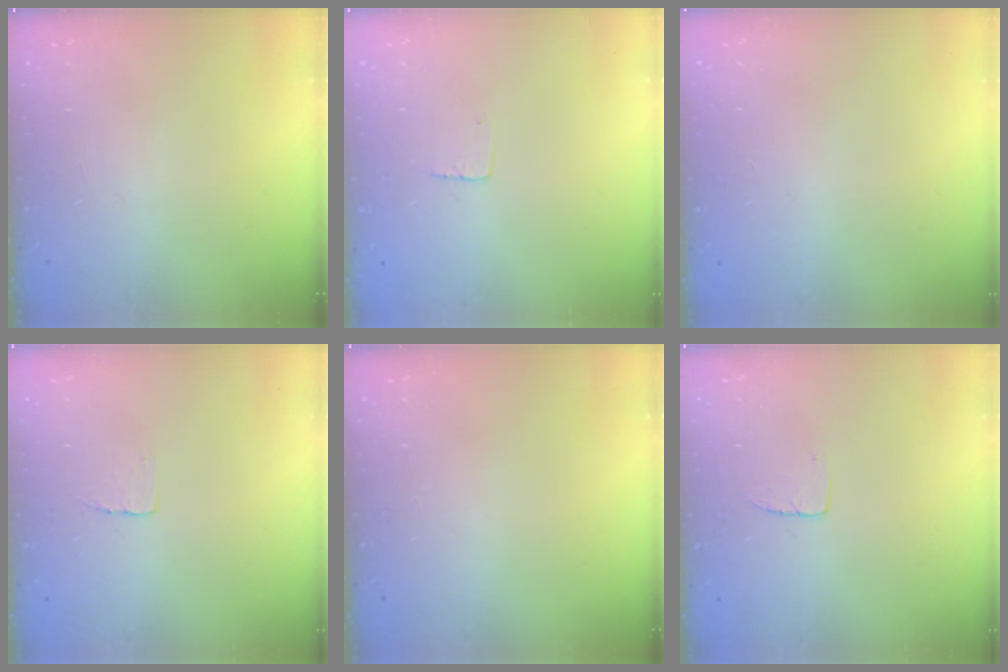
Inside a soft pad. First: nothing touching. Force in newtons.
{"total": 2.9, "press": 2.9, "slide": 0.2}
{"total": 0.6, "press": 0.6, "slide": 0.1}
{"total": 4.1, "press": 4.1, "slide": 0.3}
{"total": 0.0}
{"total": 3.8, "press": 3.8, "slide": 0.2}